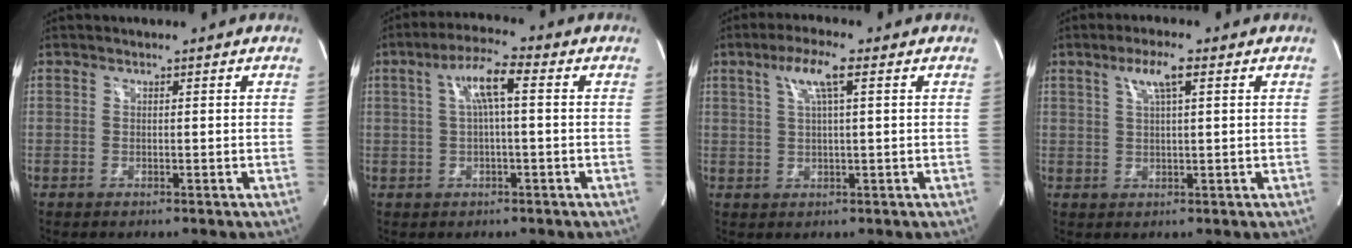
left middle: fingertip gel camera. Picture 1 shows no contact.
{"total": 6.4, "force": [1.3, 0.7, 6.2], "torque": [-0.118, 0.022, 0.024]}
{"total": 5.4, "force": [2.3, 0.3, 4.9], "torque": [-0.097, 0.011, 0.043]}
{"total": 4.3, "force": [2.0, 0.3, 3.8], "torque": [-0.074, 0.006, 0.038]}